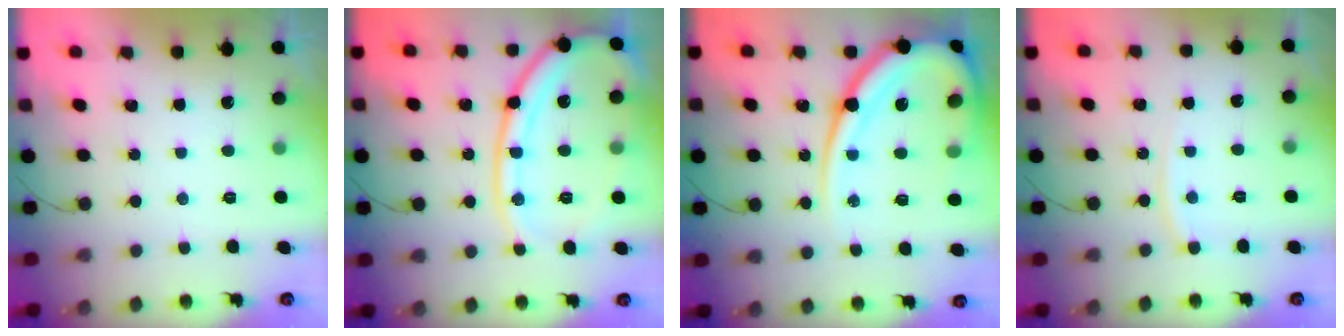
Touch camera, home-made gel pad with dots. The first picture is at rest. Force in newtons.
{"total": 19.1, "press": 18.9, "slide": 2.2}
{"total": 20.2, "press": 20.1, "slide": 2.3}
{"total": 5.7, "press": 5.6, "slide": 0.8}